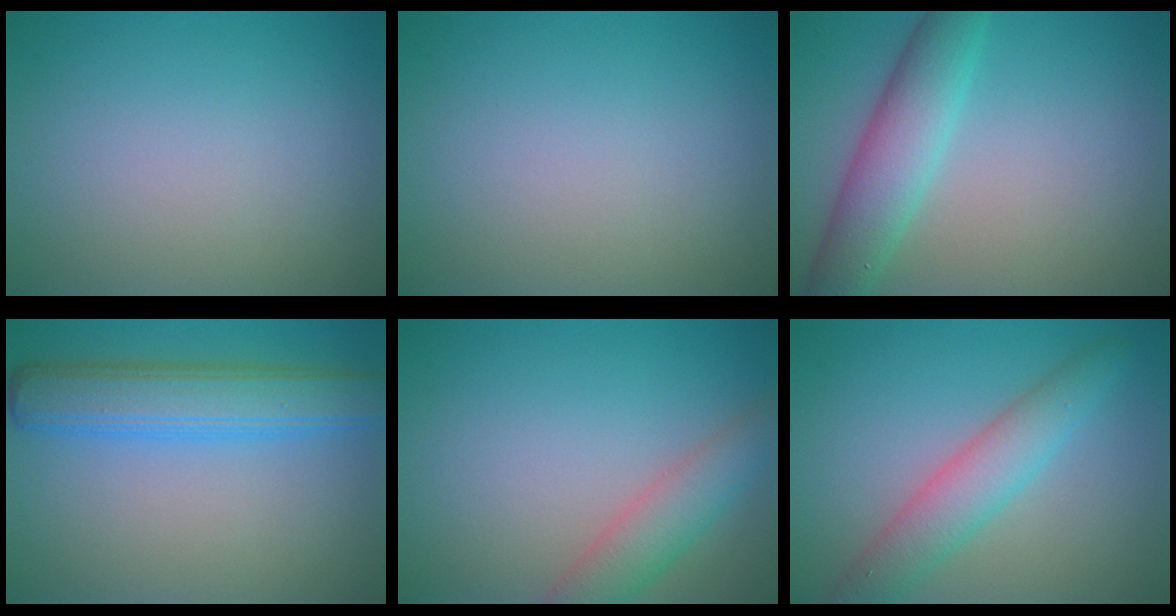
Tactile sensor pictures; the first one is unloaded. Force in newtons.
{"total": 0.0}
{"total": 5.2, "press": 5.2, "slide": 0.0}
{"total": 5.8, "press": 5.8, "slide": 0.1}
{"total": 3.6, "press": 3.6, "slide": 0.1}
{"total": 4.2, "press": 4.2, "slide": 0.2}